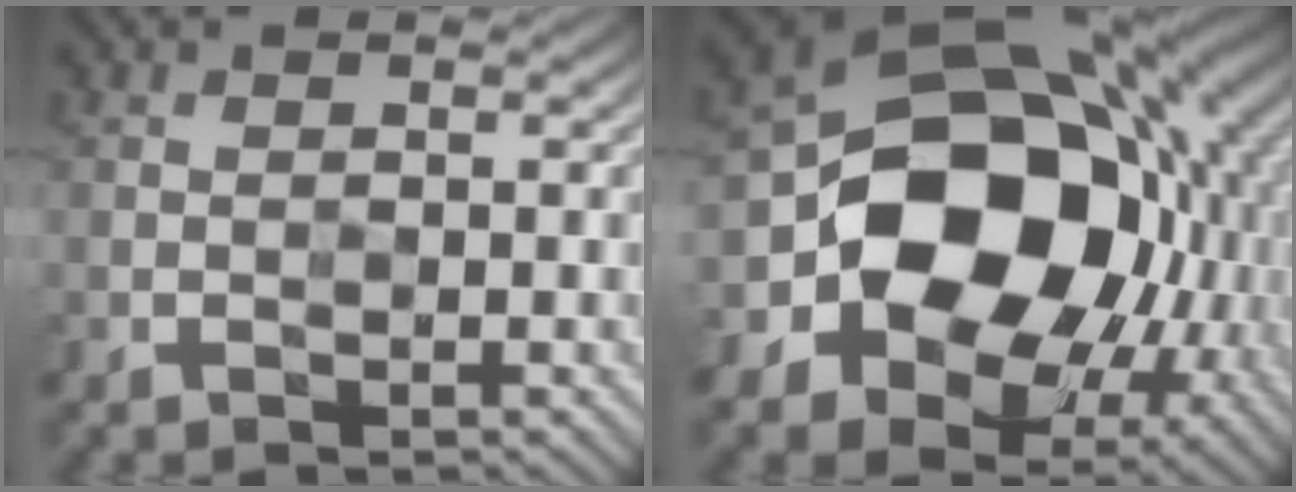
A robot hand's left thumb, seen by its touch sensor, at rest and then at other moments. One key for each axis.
{"total": 18.9, "fx": -1.4, "fy": 14.9, "fz": 11.6, "tx": -0.205, "ty": -0.037, "tz": -0.010}